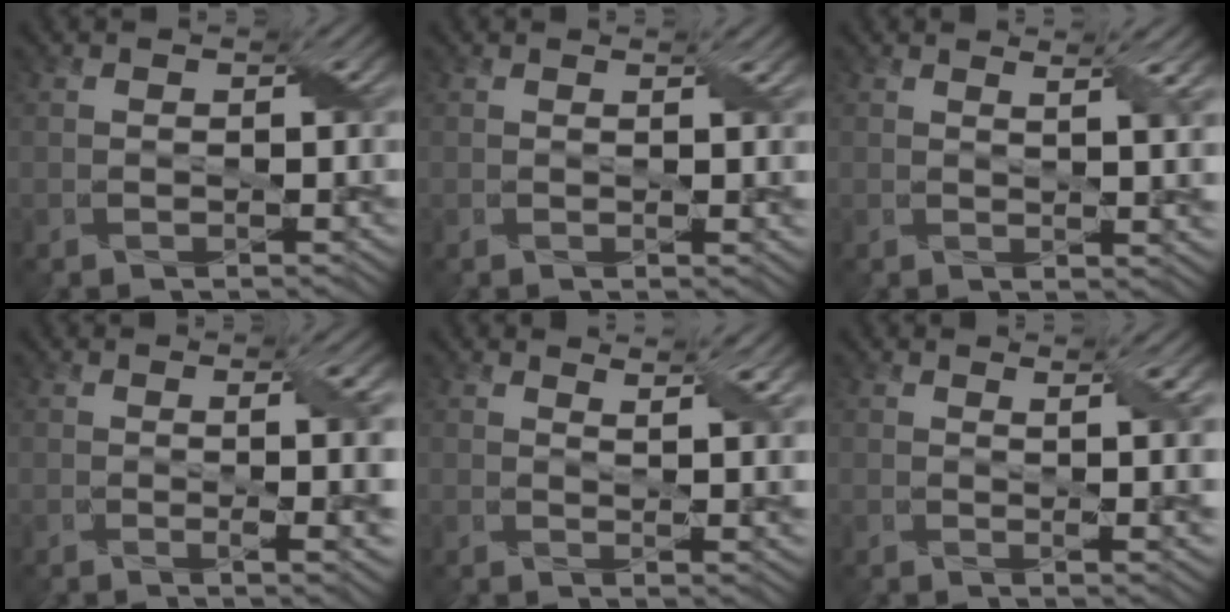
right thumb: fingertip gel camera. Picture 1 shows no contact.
{"total": 1.8, "force": [0.6, 0.2, 1.7], "torque": [-0.027, 0.002, 0.011]}
{"total": 4.2, "force": [1.9, 0.8, 3.7], "torque": [-0.059, 0.005, 0.031]}
{"total": 6.8, "force": [0.2, 1.5, 6.6], "torque": [-0.087, 0.002, 0.009]}
{"total": 5.1, "force": [3.4, 0.9, 3.7], "torque": [-0.061, 0.005, 0.058]}
{"total": 5.1, "force": [1.7, 0.9, 4.8], "torque": [-0.072, 0.003, 0.032]}